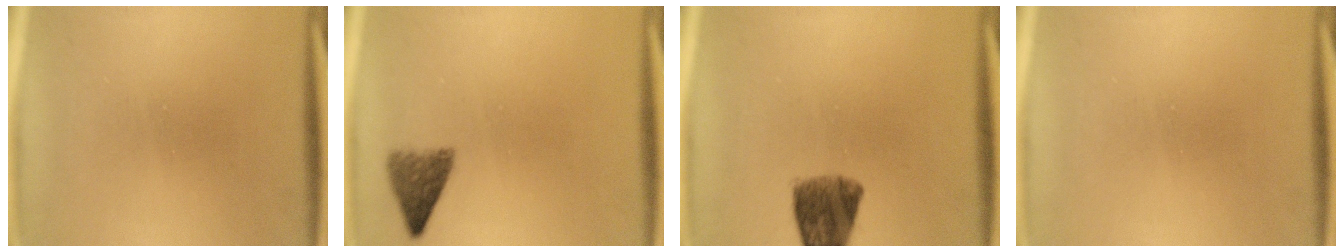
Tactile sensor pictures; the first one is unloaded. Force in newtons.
{"total": 3.5}
{"total": 6.5}
{"total": 0.0}